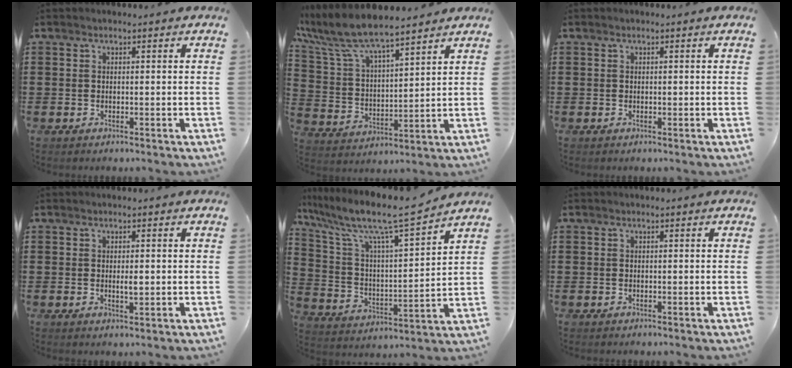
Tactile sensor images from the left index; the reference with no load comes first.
{"total": 8.7, "force": [7.6, 1.4, 3.9], "torque": [-0.107, -0.036, 0.132]}
{"total": 0.5, "force": [0.2, 0.1, -0.4], "torque": [0.007, 0.004, 0.004]}
{"total": 1.9, "force": [0.1, 0.5, 1.8], "torque": [-0.034, -0.002, 0.001]}
{"total": 10.7, "force": [8.8, 0.8, 6.1], "torque": [-0.153, -0.059, 0.142]}
{"total": 0.0}